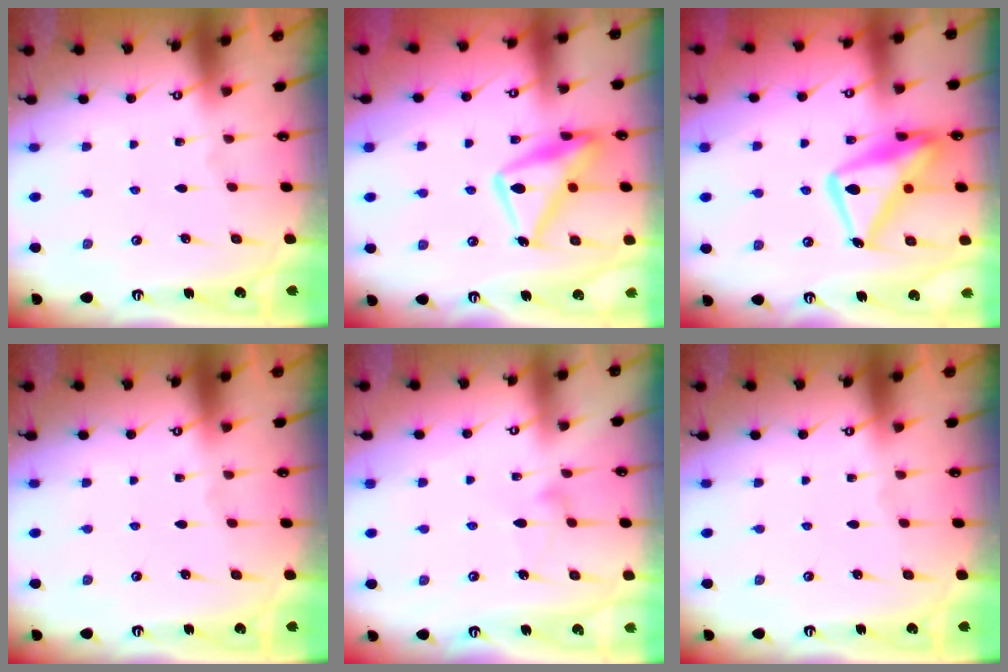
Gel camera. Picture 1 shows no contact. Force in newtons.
{"total": 16.3, "press": 16.2, "slide": 1.4}
{"total": 17.1, "press": 17.0, "slide": 1.7}
{"total": 0.0}
{"total": 5.2, "press": 5.2, "slide": 0.2}
{"total": 0.0}